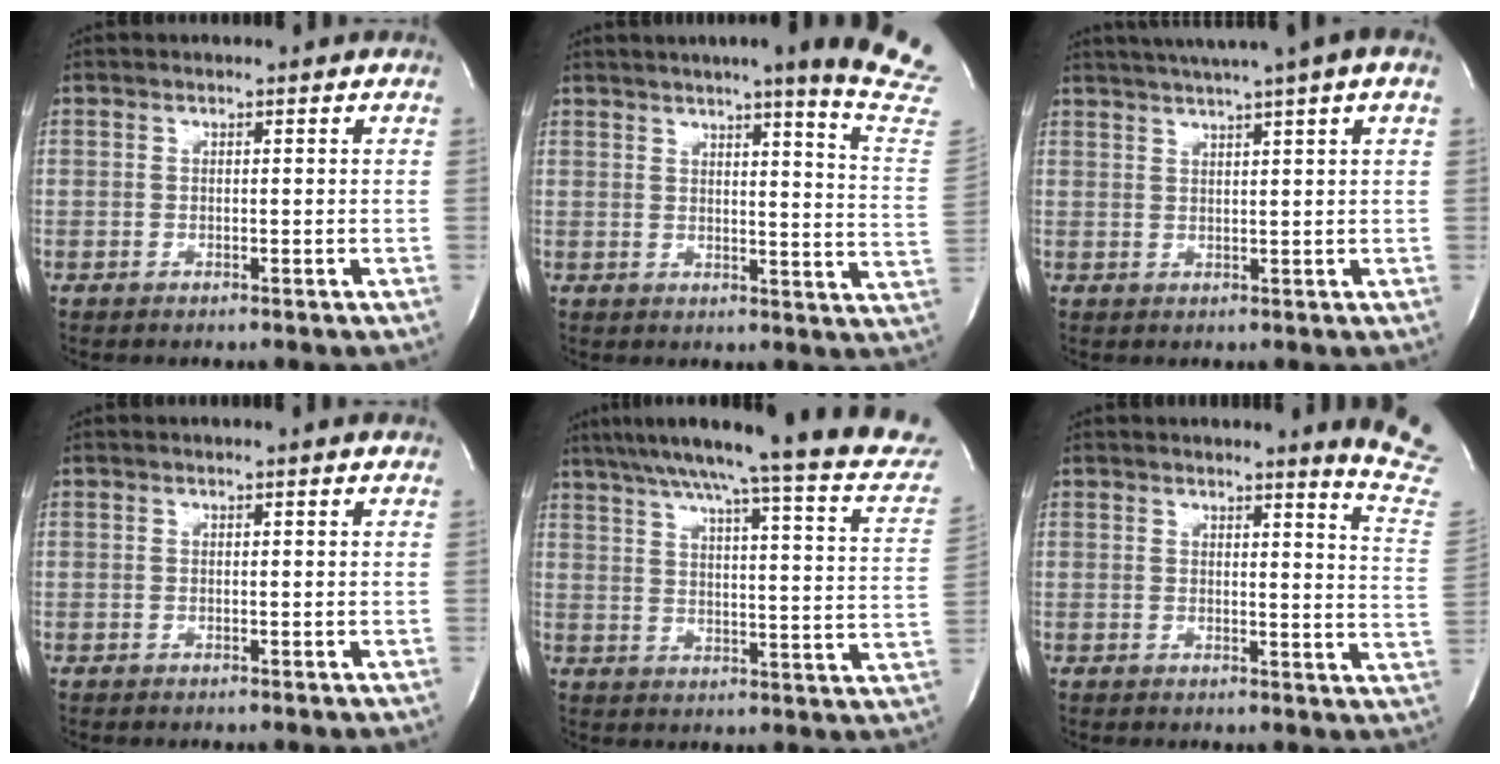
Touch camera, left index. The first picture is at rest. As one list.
[{"total": 17.6, "force": [14.4, -1.4, 10.1], "torque": [-0.128, -0.076, 0.157]}, {"total": 11.6, "force": [8.4, -0.4, 8.1], "torque": [-0.134, 0.037, 0.106]}, {"total": 0.7, "force": [0.6, -0.1, 0.3], "torque": [-0.009, 0.001, 0.014]}, {"total": 25.4, "force": [21.5, 1.0, 13.4], "torque": [-0.197, -0.031, 0.267]}, {"total": 10.1, "force": [9.5, -1.6, 2.8], "torque": [-0.025, -0.109, 0.080]}]